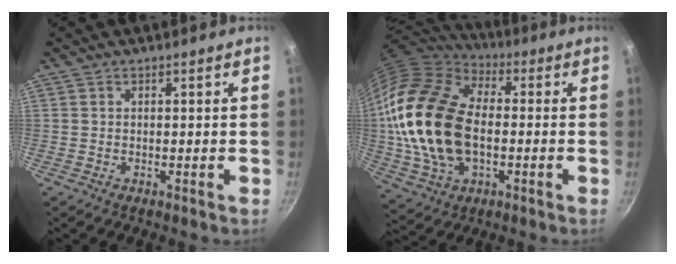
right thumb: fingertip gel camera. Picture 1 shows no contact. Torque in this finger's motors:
{"motor_torque": [-0.42, 2.32, 2.77, 0.00, 0.33]}